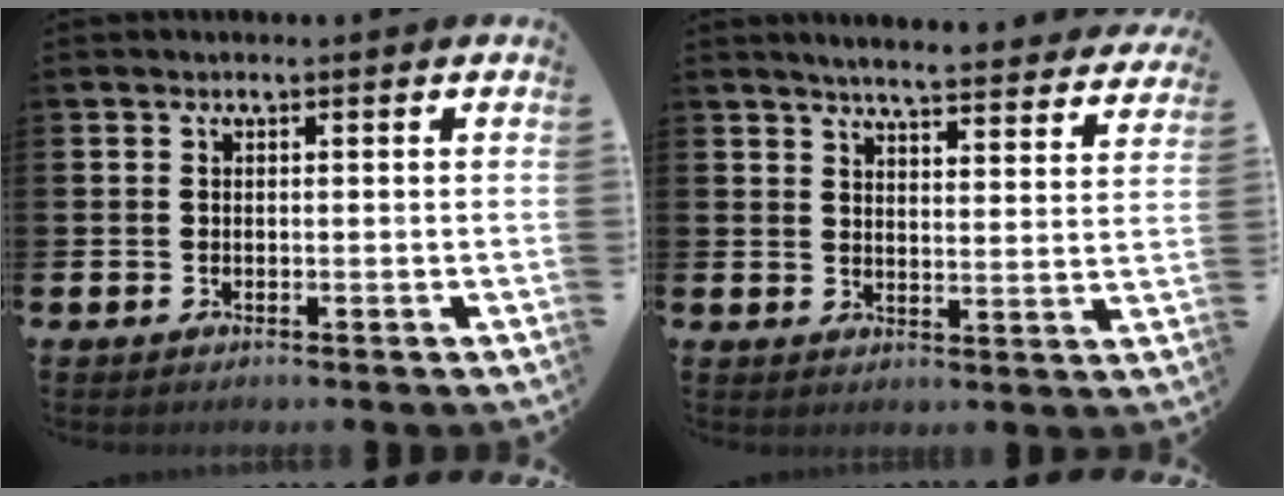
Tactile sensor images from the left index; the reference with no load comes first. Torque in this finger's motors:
{"motor_torque": [0.76, -0.93, 0.39, 0.10]}